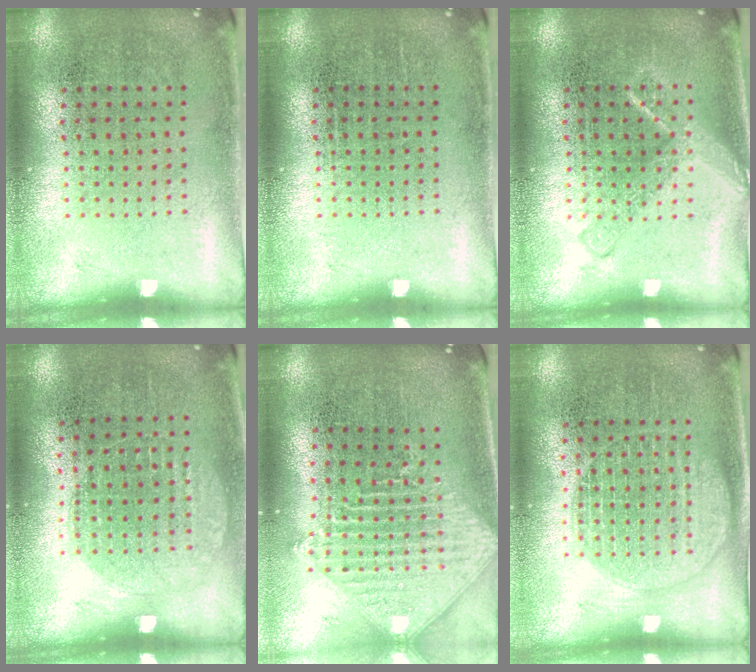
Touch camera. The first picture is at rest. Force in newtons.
{"total": 0.0}
{"total": 2.4, "press": 2.4, "slide": 0.4}
{"total": 1.0, "press": 0.9, "slide": 0.3}
{"total": 2.3, "press": 1.8, "slide": 1.4}
{"total": 1.3, "press": 1.3, "slide": 0.4}